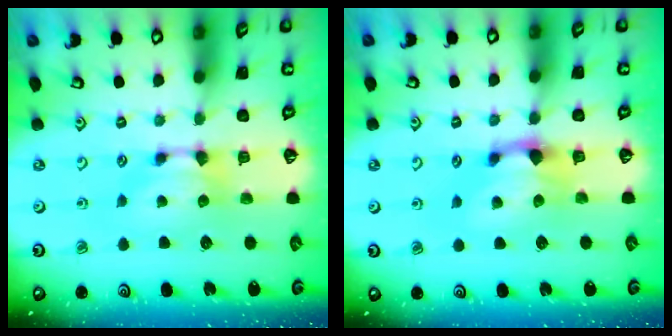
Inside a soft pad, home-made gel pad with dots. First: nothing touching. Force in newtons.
{"total": 1.4, "press": 0.7, "slide": 1.1}